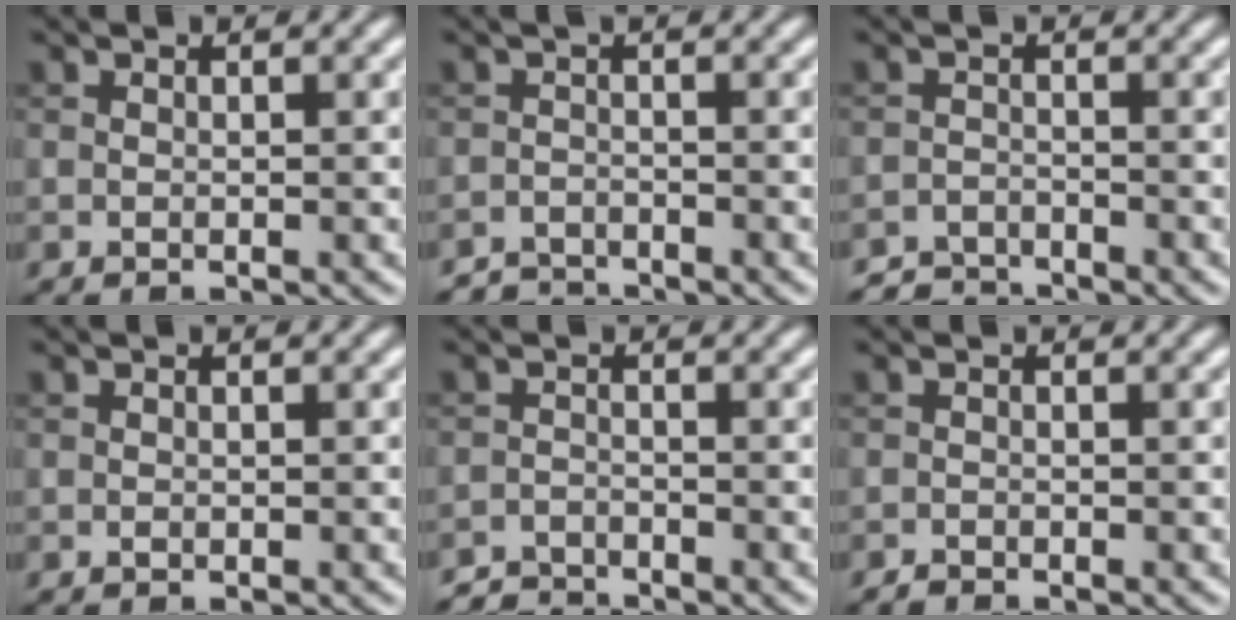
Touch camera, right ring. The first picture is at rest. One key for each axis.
{"total": 2.1, "fx": -2.1, "fy": 0.2, "fz": 0.0, "tx": 0.003, "ty": -0.002, "tz": -0.043}
{"total": 2.6, "fx": -2.5, "fy": 0.3, "fz": 0.0, "tx": 0.003, "ty": -0.001, "tz": -0.053}
{"total": 0.0}
{"total": 2.2, "fx": -2.2, "fy": 0.3, "fz": 0.0, "tx": 0.002, "ty": -0.001, "tz": -0.047}
{"total": 0.6, "fx": -0.6, "fy": 0.1, "fz": 0.0, "tx": 0.002, "ty": -0.003, "tz": -0.012}